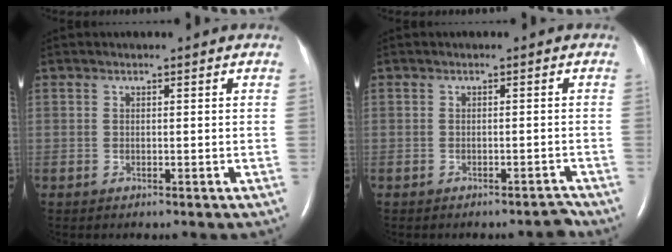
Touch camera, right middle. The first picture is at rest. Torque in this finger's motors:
{"motor_torque": [-0.08, -0.04, -0.03, 0.00]}